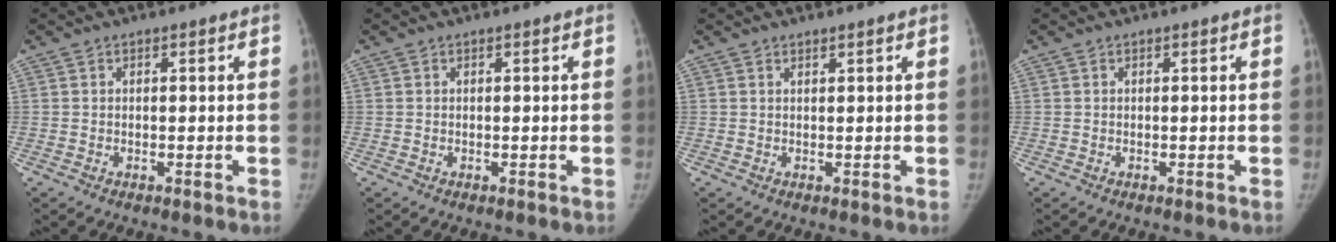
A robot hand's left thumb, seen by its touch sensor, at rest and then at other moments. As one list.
[{"total": 0.0}, {"total": 0.7, "force": [0.6, 0.1, 0.4], "torque": [-0.007, -0.004, 0.012]}, {"total": 0.0}]